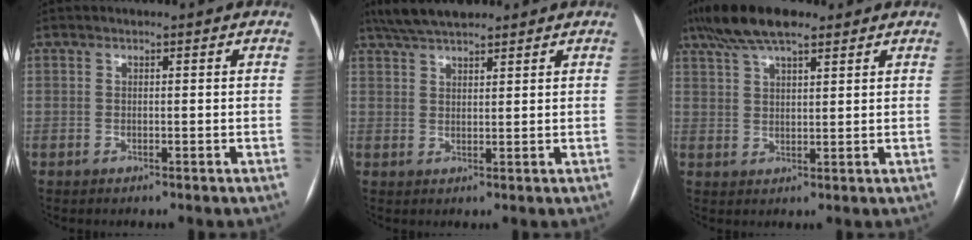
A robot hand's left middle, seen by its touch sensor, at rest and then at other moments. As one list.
[{"total": 7.3, "force": [6.1, 1.8, 3.8], "torque": [-0.066, 0.027, 0.108]}, {"total": 9.7, "force": [7.0, 2.5, 6.2], "torque": [-0.121, 0.030, 0.124]}]